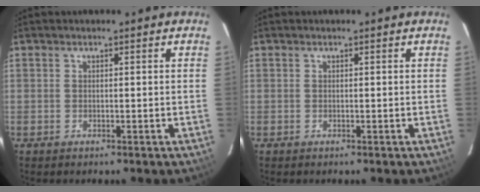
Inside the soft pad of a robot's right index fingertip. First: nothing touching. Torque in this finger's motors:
{"motor_torque": [-0.03, 0.02, 0.00, 0.00]}